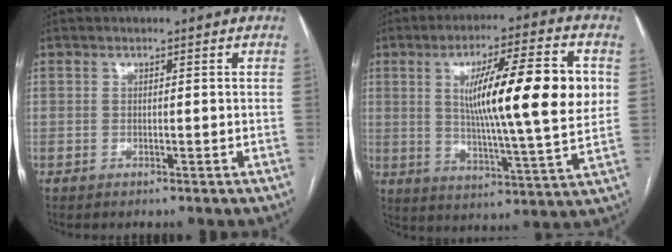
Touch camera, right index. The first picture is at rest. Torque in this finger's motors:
{"motor_torque": [2.14, 0.00, 1.05, 0.21]}